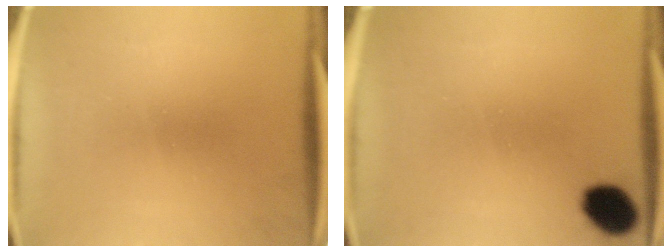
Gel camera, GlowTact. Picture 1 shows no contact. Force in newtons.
{"total": 7.7}